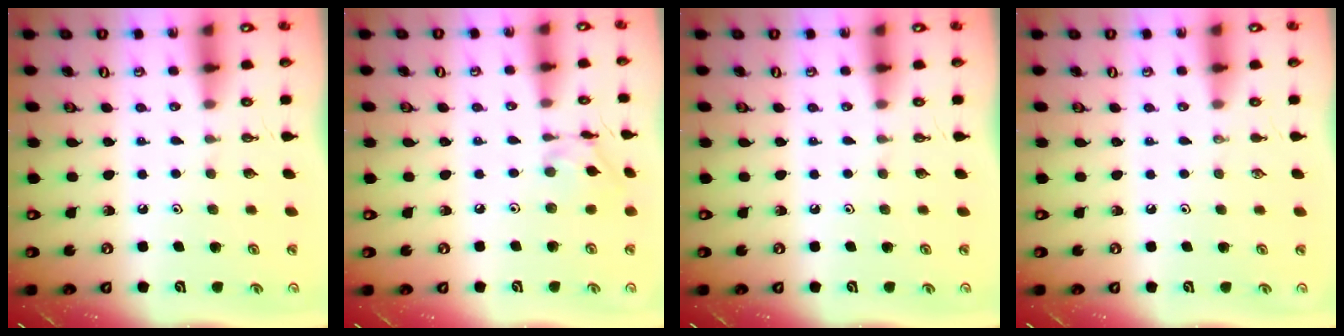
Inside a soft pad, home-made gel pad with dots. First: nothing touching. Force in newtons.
{"total": 8.8, "press": 8.8, "slide": 0.5}
{"total": 0.0}
{"total": 0.0}